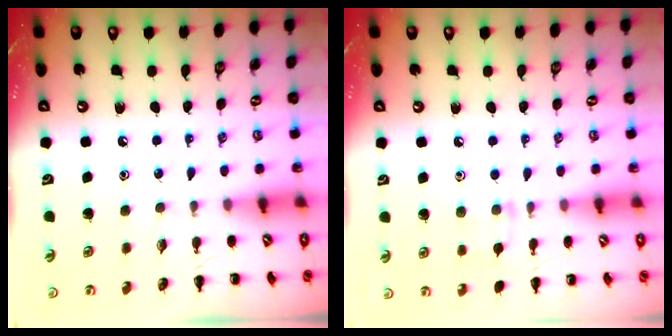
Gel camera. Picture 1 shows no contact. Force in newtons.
{"total": 6.6, "press": 6.3, "slide": 2.2}